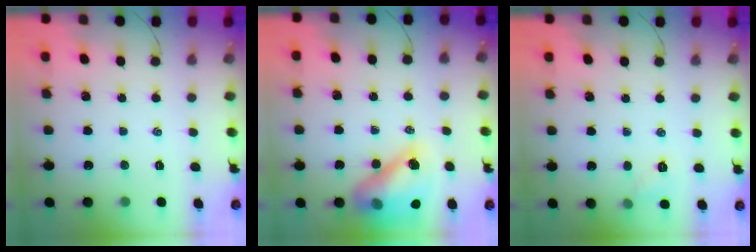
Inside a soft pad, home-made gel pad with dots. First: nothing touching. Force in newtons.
{"total": 15.3, "press": 14.8, "slide": 4.0}
{"total": 4.8, "press": 4.5, "slide": 1.4}